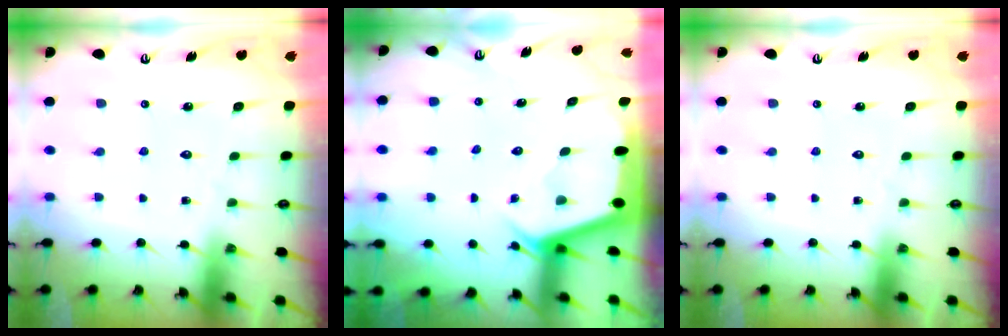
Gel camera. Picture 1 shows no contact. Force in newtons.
{"total": 2.8, "press": 2.8, "slide": 0.2}
{"total": 0.0}